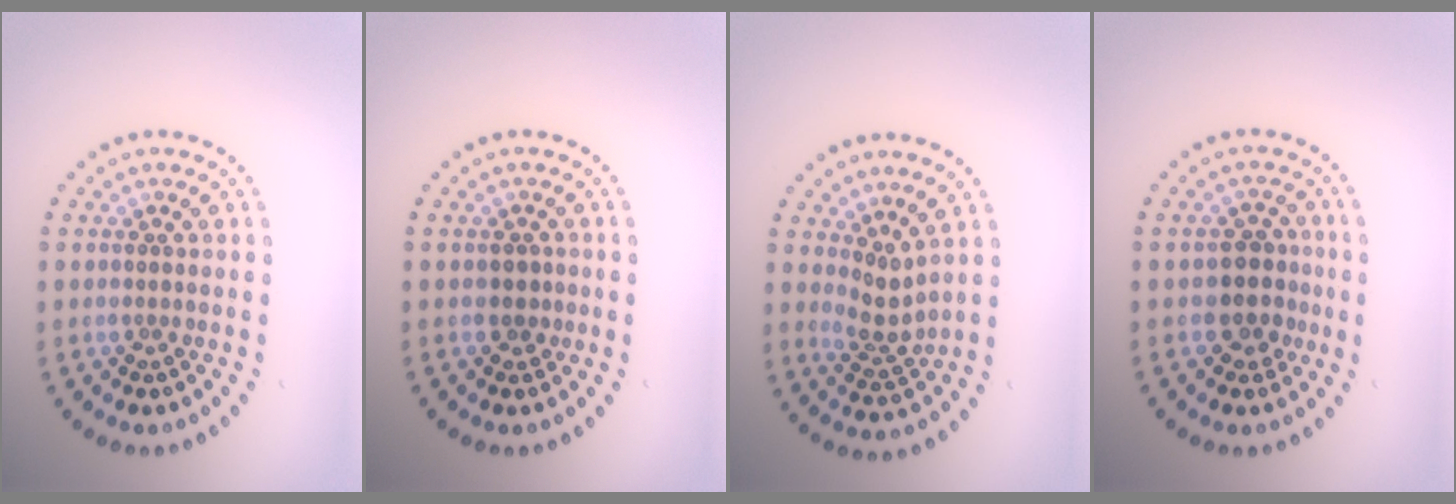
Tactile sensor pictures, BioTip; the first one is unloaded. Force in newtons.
{"total": 1.3, "press": 1.1, "slide": 0.7}
{"total": 2.3, "press": 1.5, "slide": 1.7}
{"total": 2.9, "press": 2.6, "slide": 1.4}